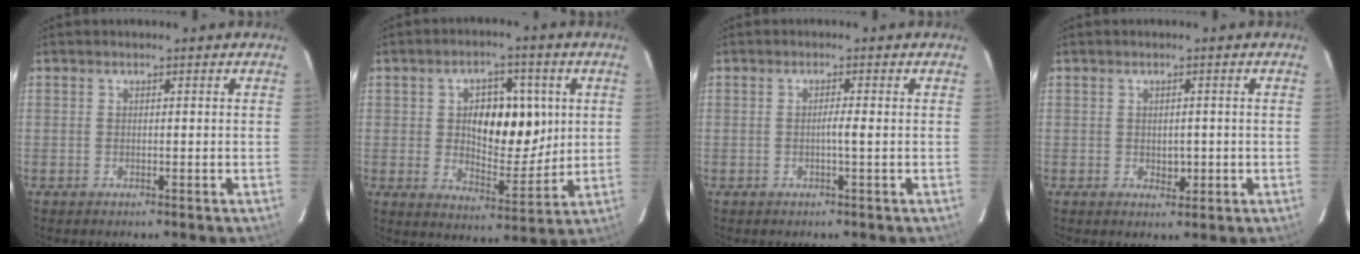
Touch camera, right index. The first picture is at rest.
{"total": 11.4, "force": [2.3, 5.8, 9.6], "torque": [-0.149, 0.013, 0.045]}
{"total": 1.5, "force": [-0.2, -0.3, 1.4], "torque": [-0.027, 0.000, -0.005]}
{"total": 2.2, "force": [-0.3, 1.5, 1.6], "torque": [-0.020, 0.000, 0.002]}